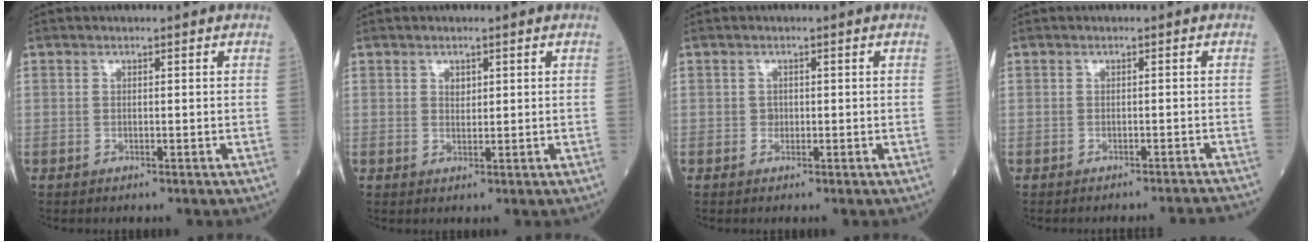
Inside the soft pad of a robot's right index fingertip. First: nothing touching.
{"total": 1.2, "force": [0.6, 0.8, 0.8], "torque": [-0.014, -0.002, 0.012]}
{"total": 0.8, "force": [-0.1, 0.7, 0.3], "torque": [-0.003, 0.002, -0.001]}
{"total": 5.9, "force": [-5.8, -1.0, 0.7], "torque": [-0.003, -0.011, -0.060]}